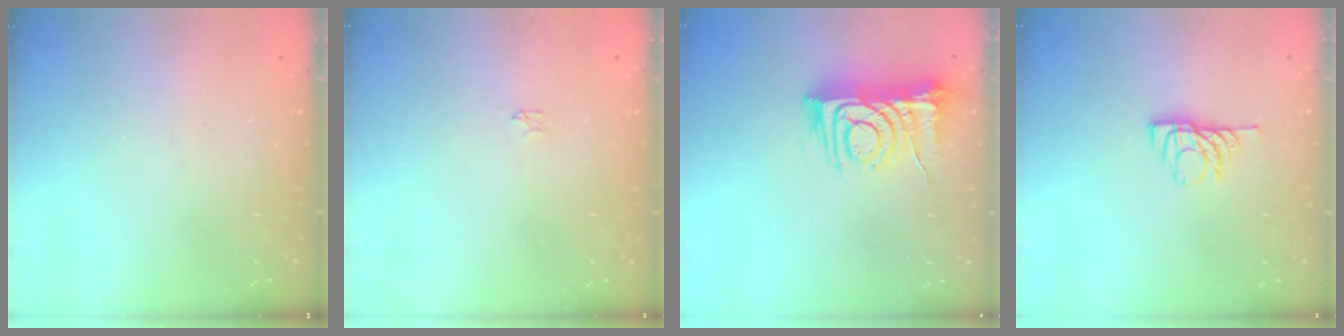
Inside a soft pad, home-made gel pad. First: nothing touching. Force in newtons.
{"total": 0.0}
{"total": 10.2, "press": 10.2, "slide": 1.2}
{"total": 6.1, "press": 6.1, "slide": 0.8}